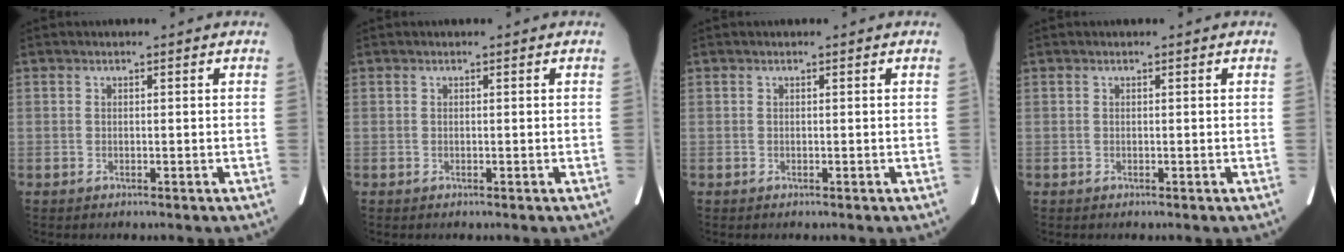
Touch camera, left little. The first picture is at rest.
{"total": 0.0}
{"total": 0.0}
{"total": 0.0}